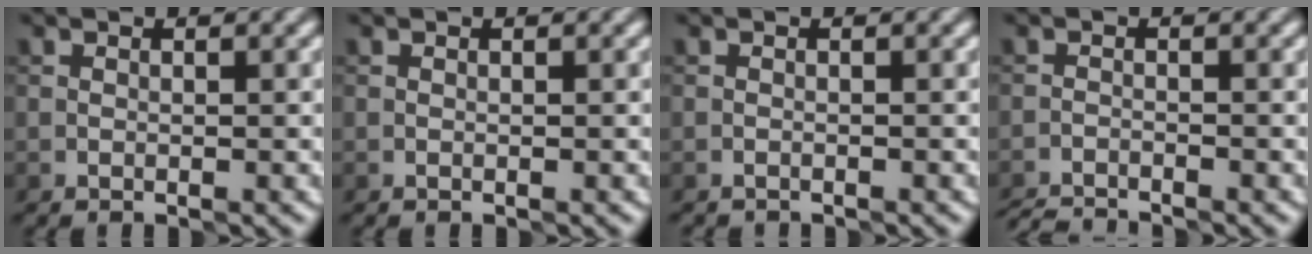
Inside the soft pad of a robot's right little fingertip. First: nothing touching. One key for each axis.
{"total": 0.0}
{"total": 0.7, "fx": -0.7, "fy": 0.0, "fz": -0.1, "tx": 0.004, "ty": -0.002, "tz": -0.013}
{"total": 2.9, "fx": -2.9, "fy": 0.2, "fz": 0.5, "tx": -0.011, "ty": -0.008, "tz": -0.057}